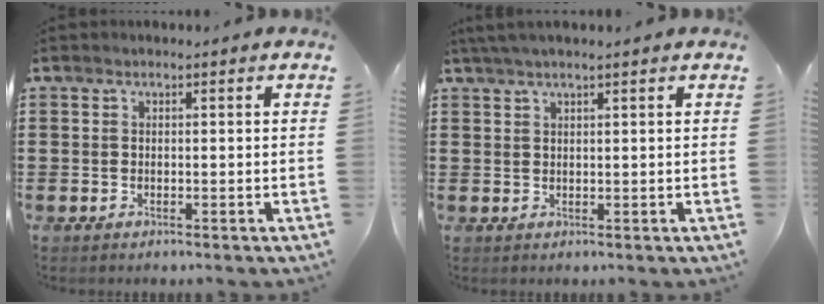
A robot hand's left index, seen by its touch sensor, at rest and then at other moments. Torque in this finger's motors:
{"motor_torque": [0.80, -0.83, 0.47, 0.11]}